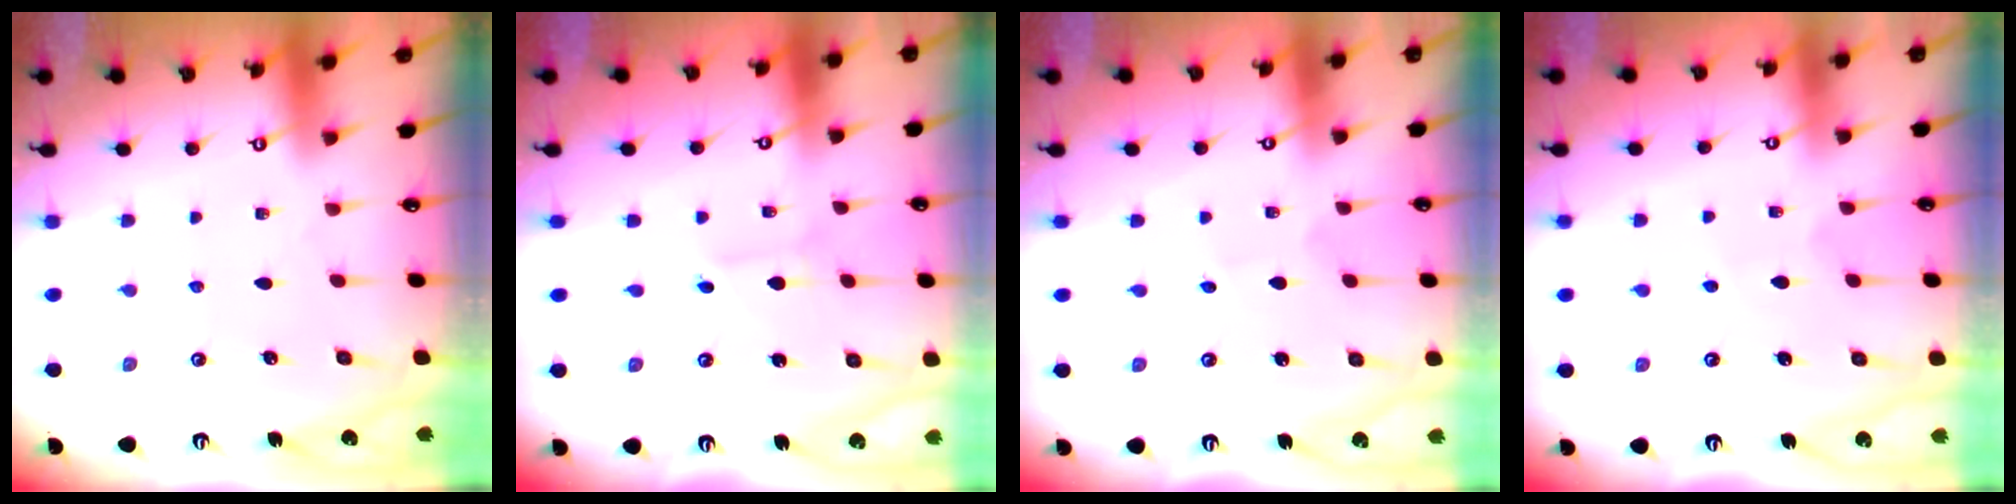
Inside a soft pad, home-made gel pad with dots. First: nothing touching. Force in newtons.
{"total": 0.9, "press": 0.9, "slide": 0.0}
{"total": 1.5, "press": 1.5, "slide": 0.1}
{"total": 3.7, "press": 3.7, "slide": 0.4}